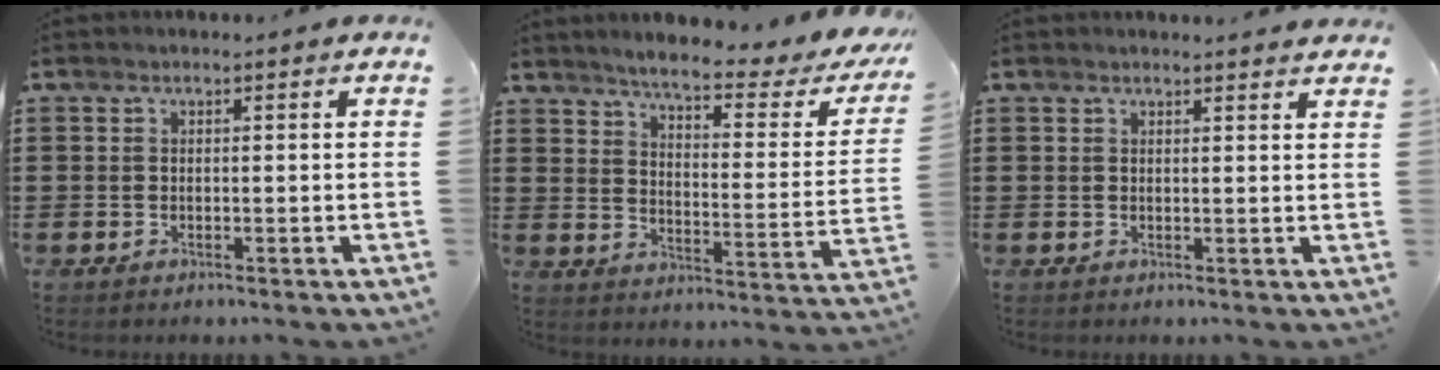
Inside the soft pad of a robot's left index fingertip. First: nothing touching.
{"total": 5.0, "force": [4.2, -0.1, 2.8], "torque": [-0.068, -0.033, 0.061]}
{"total": 1.4, "force": [1.4, 0.0, 0.2], "torque": [-0.006, 0.001, 0.027]}